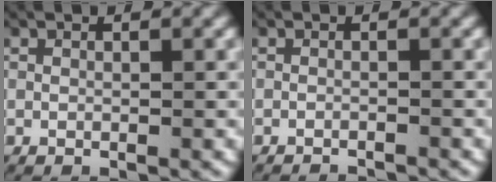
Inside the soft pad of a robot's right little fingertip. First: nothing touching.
{"total": 2.1, "force": [-2.0, 0.2, 0.2], "torque": [-0.006, -0.010, -0.029]}